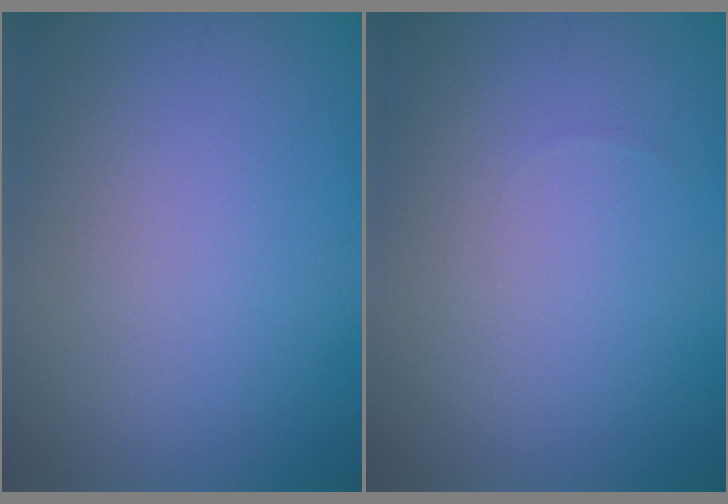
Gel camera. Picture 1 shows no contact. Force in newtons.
{"total": 0.0}